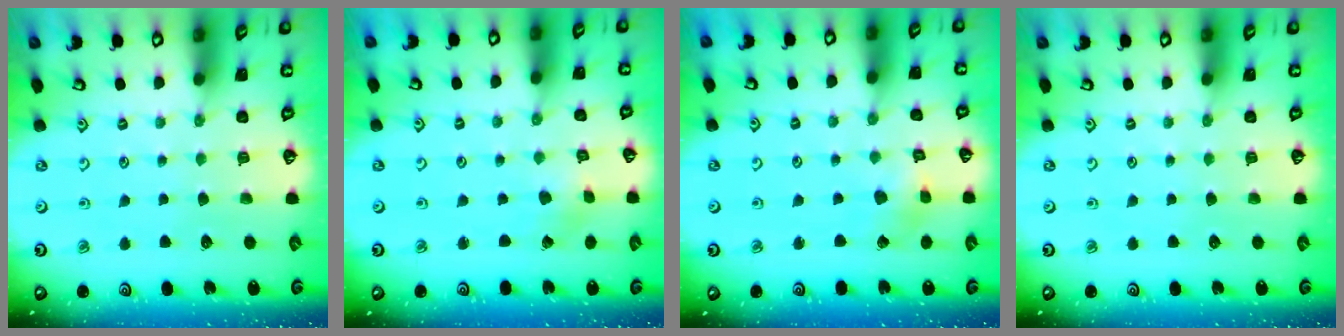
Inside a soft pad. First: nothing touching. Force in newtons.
{"total": 0.9, "press": 0.9, "slide": 0.1}
{"total": 2.8, "press": 2.8, "slide": 0.3}
{"total": 0.0}